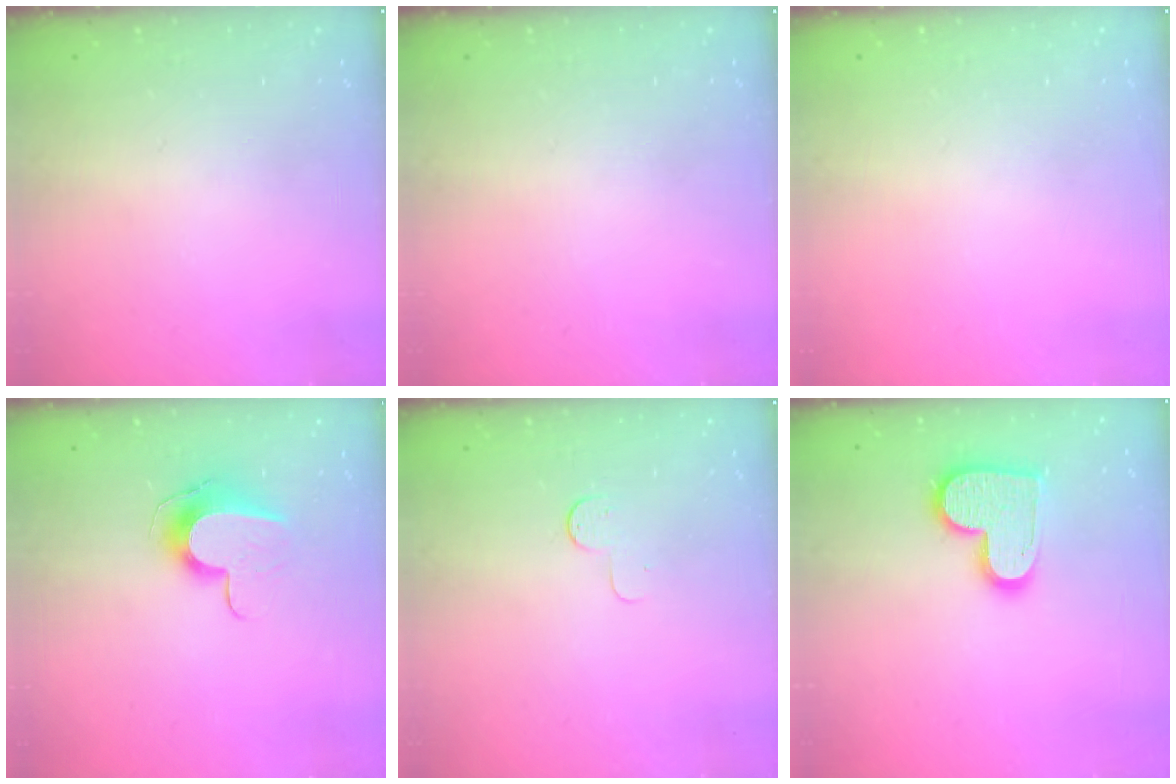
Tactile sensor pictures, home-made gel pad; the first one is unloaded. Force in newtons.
{"total": 0.0}
{"total": 0.0}
{"total": 9.6, "press": 9.6, "slide": 0.1}
{"total": 5.0, "press": 5.0, "slide": 0.4}
{"total": 14.3, "press": 14.3, "slide": 1.1}